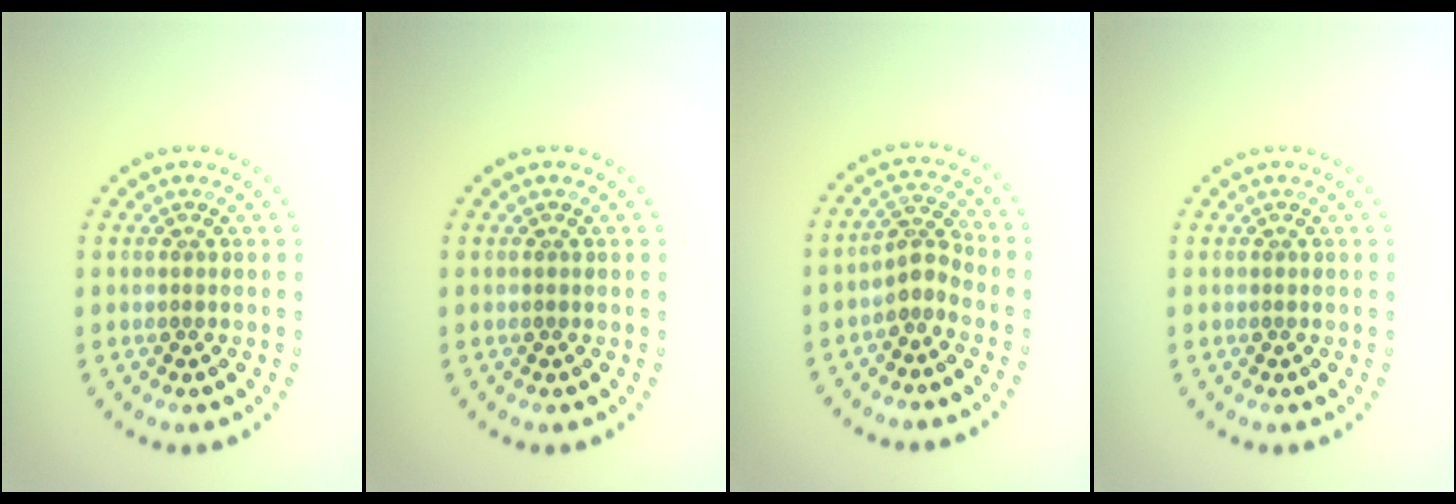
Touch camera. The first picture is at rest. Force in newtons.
{"total": 0.0}
{"total": 2.3, "press": 1.6, "slide": 1.7}
{"total": 0.0}